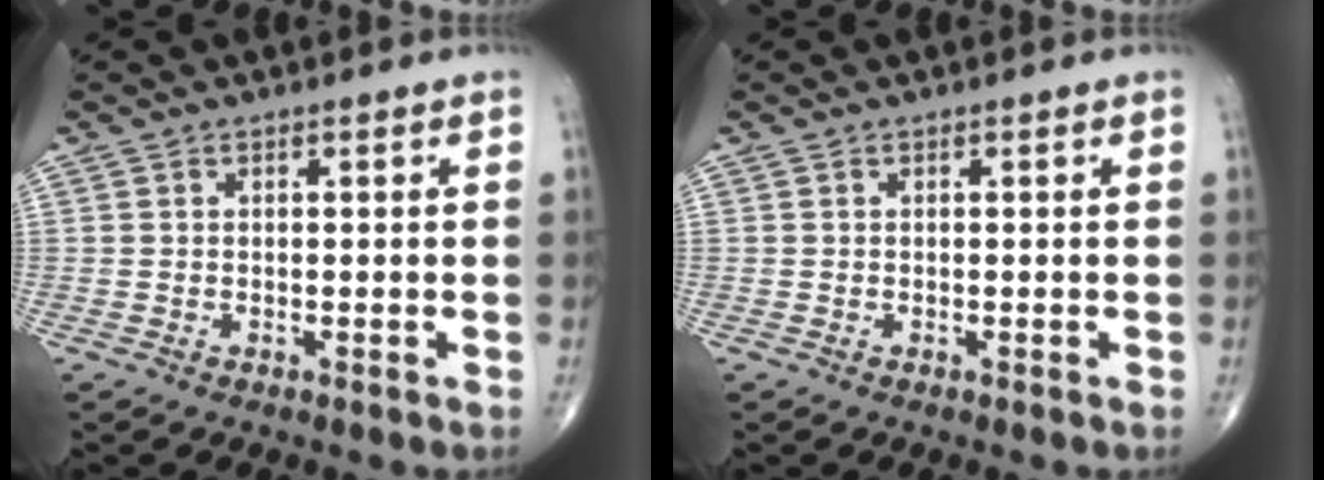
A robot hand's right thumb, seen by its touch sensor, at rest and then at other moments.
{"total": 0.0}